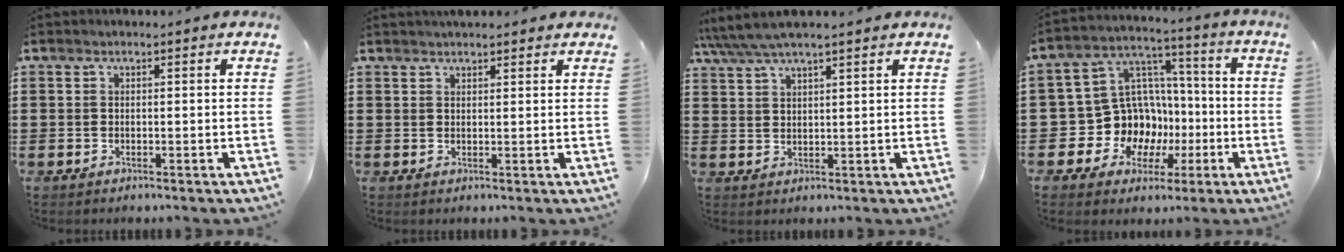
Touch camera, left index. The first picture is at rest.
{"total": 1.8, "force": [1.7, 0.4, 0.4], "torque": [-0.012, 0.005, 0.032]}
{"total": 4.0, "force": [3.4, 0.5, 2.1], "torque": [-0.050, -0.006, 0.061]}
{"total": 11.6, "force": [-2.6, 10.7, 3.6], "torque": [-0.123, 0.001, -0.036]}